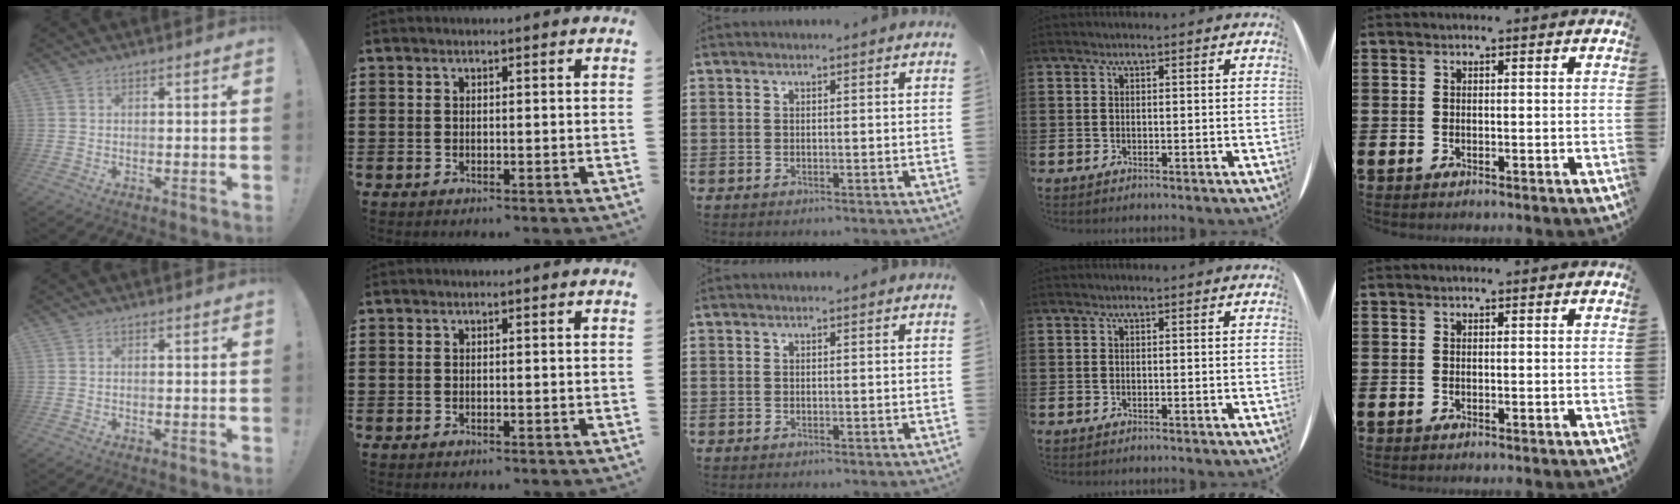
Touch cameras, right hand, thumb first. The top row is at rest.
{"thumb": {"total": 0.6, "force": [-0.5, 0.0, 0.3], "torque": [-0.004, 0.000, -0.010]}}